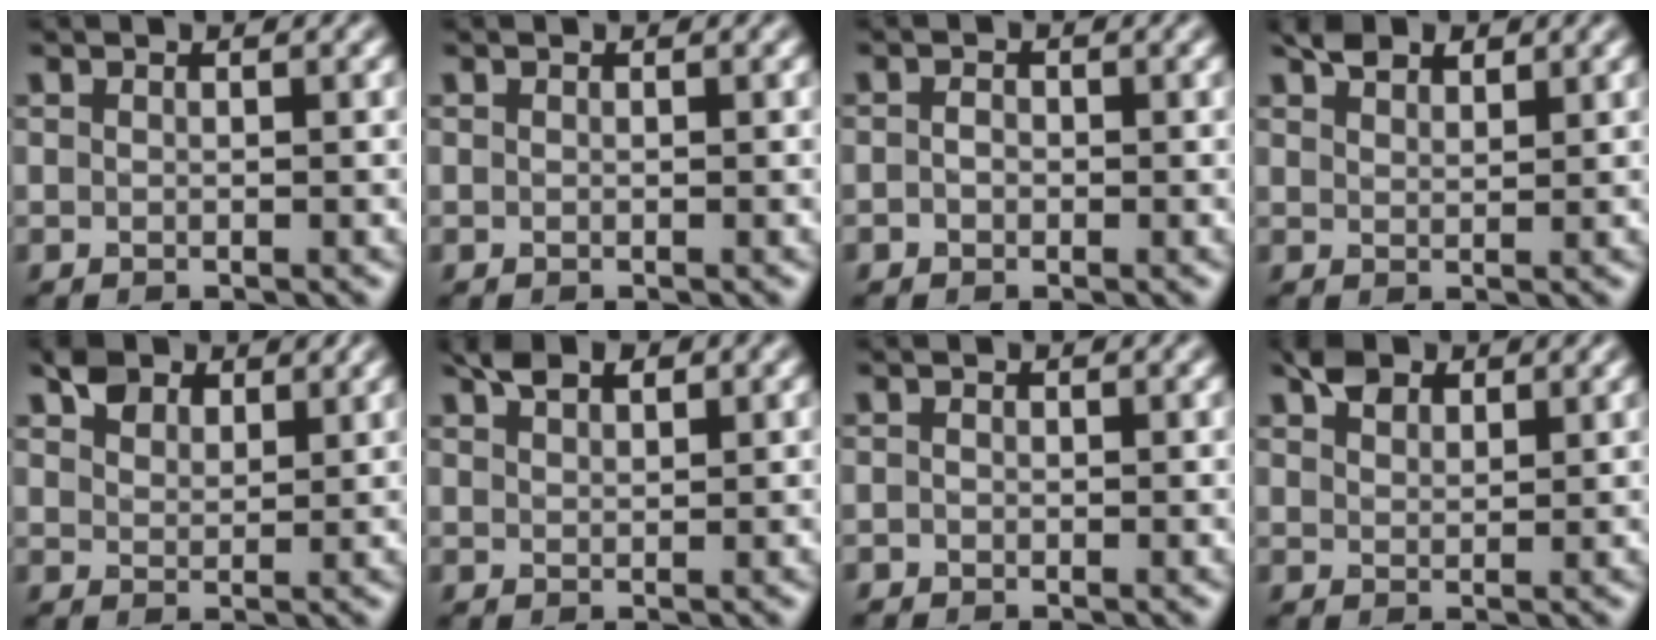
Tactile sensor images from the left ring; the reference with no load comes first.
{"total": 0.0}
{"total": 1.1, "force": [-0.2, 1.0, 0.6], "torque": [-0.005, -0.001, -0.011]}
{"total": 2.4, "force": [1.9, 1.0, 1.0], "torque": [-0.016, 0.005, 0.038]}
{"total": 3.1, "force": [2.2, 1.8, 1.1], "torque": [-0.026, 0.003, 0.040]}
{"total": 2.6, "force": [1.7, 1.1, 1.6], "torque": [-0.024, 0.006, 0.032]}
{"total": 0.6, "force": [-0.3, 0.5, 0.1], "torque": [0.001, -0.003, -0.006]}
{"total": 2.6, "force": [1.8, 1.4, 1.1], "torque": [-0.022, 0.005, 0.034]}